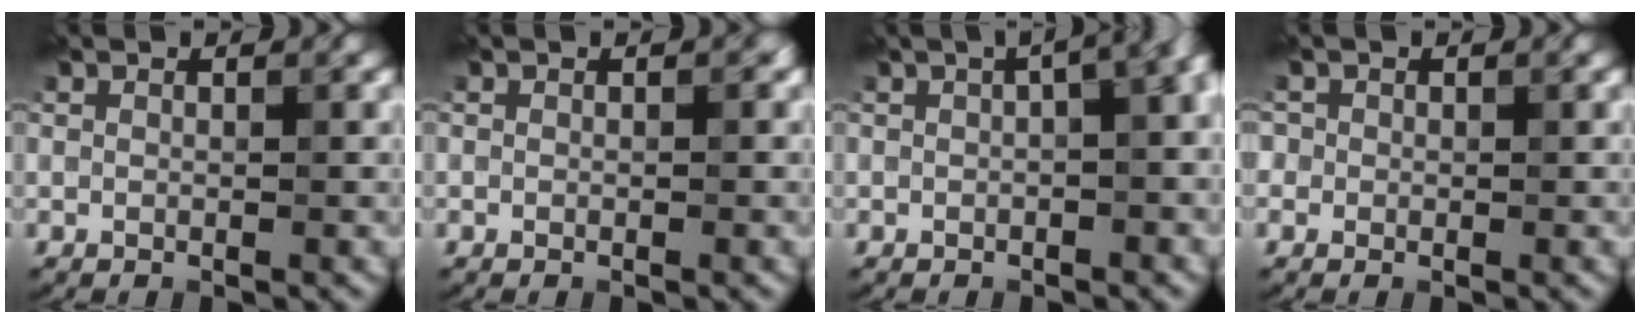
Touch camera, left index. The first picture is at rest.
{"total": 0.6, "force": [0.0, 0.4, 0.4], "torque": [-0.004, -0.001, 0.000]}
{"total": 9.6, "force": [1.6, 4.7, 8.2], "torque": [-0.038, 0.045, -0.010]}
{"total": 1.3, "force": [0.4, 1.2, 0.2], "torque": [0.001, 0.003, -0.008]}